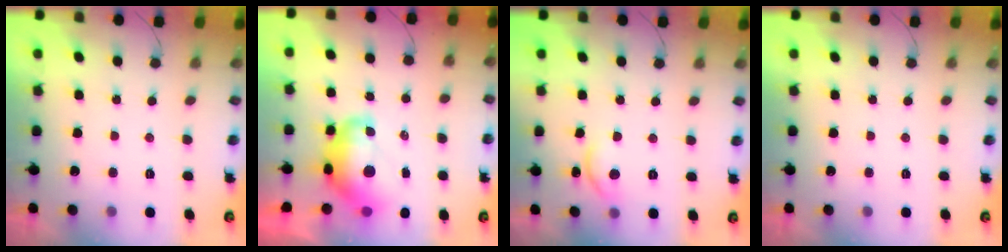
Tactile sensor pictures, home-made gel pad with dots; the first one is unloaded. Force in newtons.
{"total": 11.5, "press": 11.4, "slide": 1.2}
{"total": 9.0, "press": 9.0, "slide": 0.7}
{"total": 0.0}